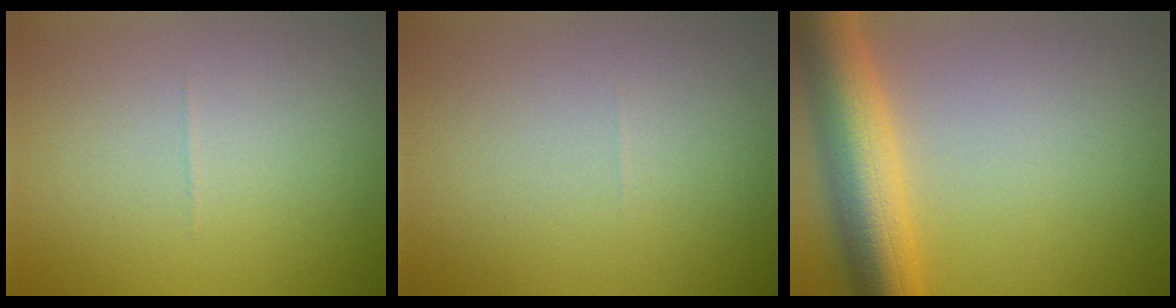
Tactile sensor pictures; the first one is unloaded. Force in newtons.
{"total": 0.0}
{"total": 8.7, "press": 8.7, "slide": 0.3}